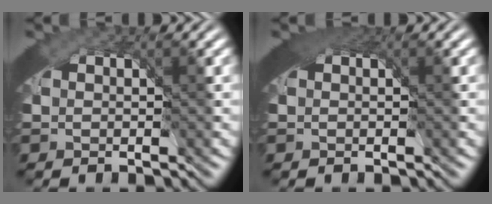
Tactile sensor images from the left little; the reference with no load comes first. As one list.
[{"total": 2.4, "force": [1.1, 1.3, 1.8], "torque": [-0.032, -0.008, 0.018]}]